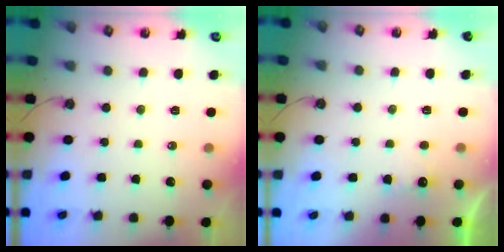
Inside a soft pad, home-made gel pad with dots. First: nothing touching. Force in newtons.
{"total": 2.6, "press": 2.4, "slide": 0.9}